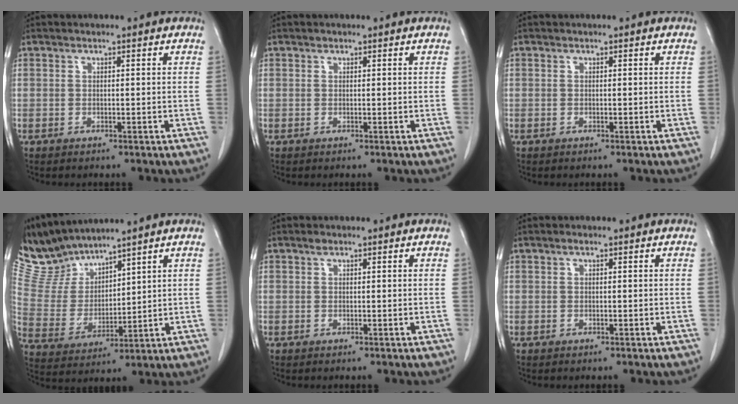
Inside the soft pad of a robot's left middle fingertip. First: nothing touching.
{"total": 0.0}
{"total": 0.0}
{"total": 8.2, "force": [8.1, 0.6, 0.2], "torque": [-0.030, 0.003, 0.190]}
{"total": 0.6, "force": [0.4, 0.2, 0.3], "torque": [-0.009, 0.002, 0.008]}
{"total": 0.5, "force": [0.3, 0.1, 0.4], "torque": [-0.008, 0.001, 0.003]}